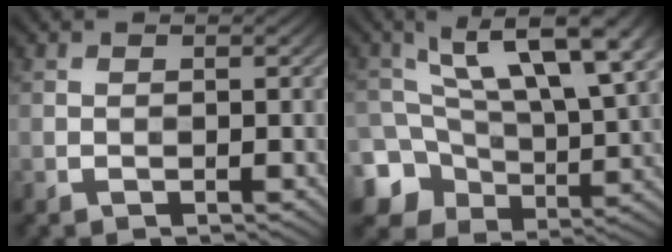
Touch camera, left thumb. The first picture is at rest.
{"total": 11.5, "force": [2.7, 7.6, 8.2], "torque": [-0.157, -0.012, 0.053]}